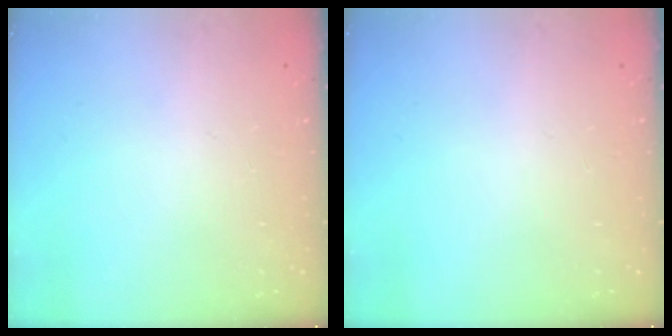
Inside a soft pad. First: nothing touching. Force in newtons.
{"total": 0.0}